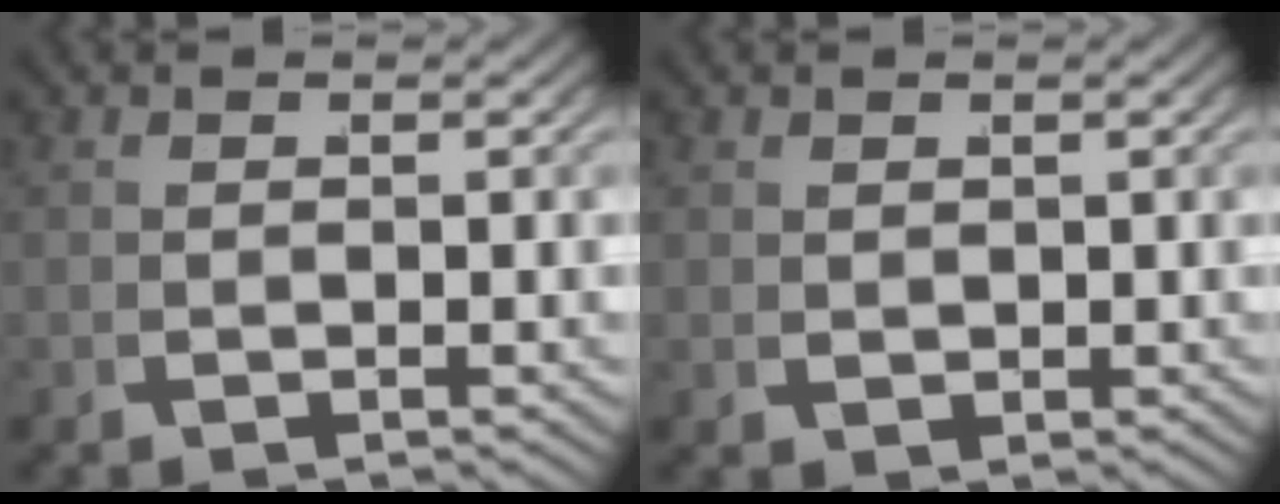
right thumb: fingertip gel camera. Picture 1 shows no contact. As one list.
[{"total": 0.9, "force": [0.6, 0.7, 0.3], "torque": [0.001, -0.003, 0.020]}]